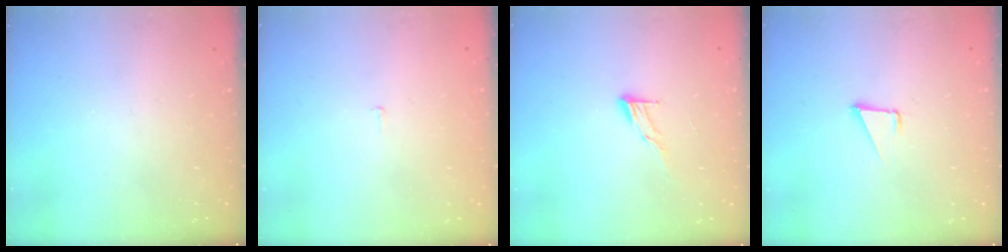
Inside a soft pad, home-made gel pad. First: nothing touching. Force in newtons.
{"total": 2.2, "press": 2.2, "slide": 0.1}
{"total": 7.2, "press": 7.2, "slide": 0.6}
{"total": 1.6, "press": 1.5, "slide": 0.1}